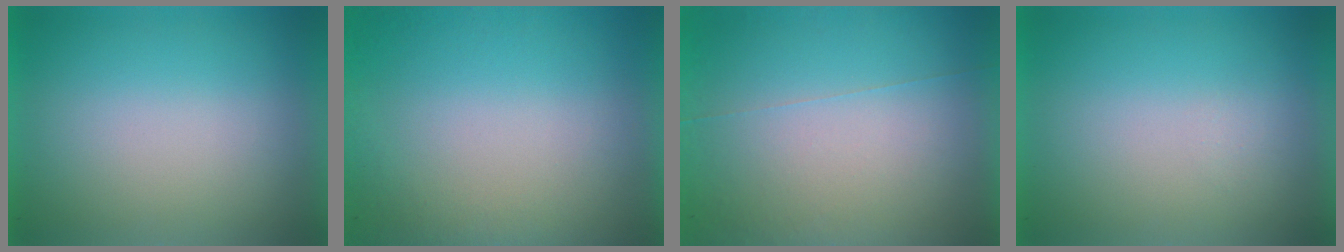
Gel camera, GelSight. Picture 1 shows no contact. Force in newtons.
{"total": 4.9}
{"total": 5.9}
{"total": 1.3}